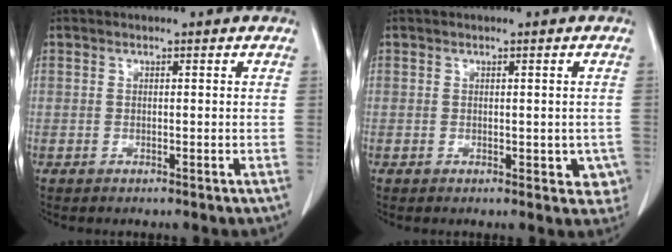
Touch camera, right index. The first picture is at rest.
{"total": 4.0, "force": [-0.7, 2.5, 3.1], "torque": [-0.008, -0.001, -0.004]}